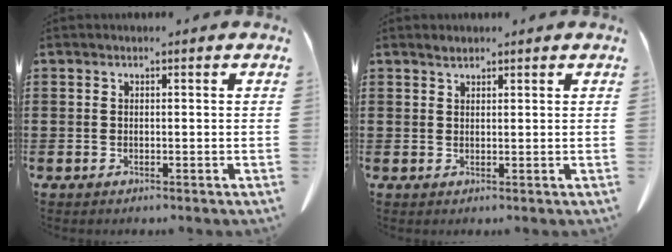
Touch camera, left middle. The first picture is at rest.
{"total": 1.3, "force": [1.2, 0.3, 0.4], "torque": [-0.003, -0.004, 0.022]}